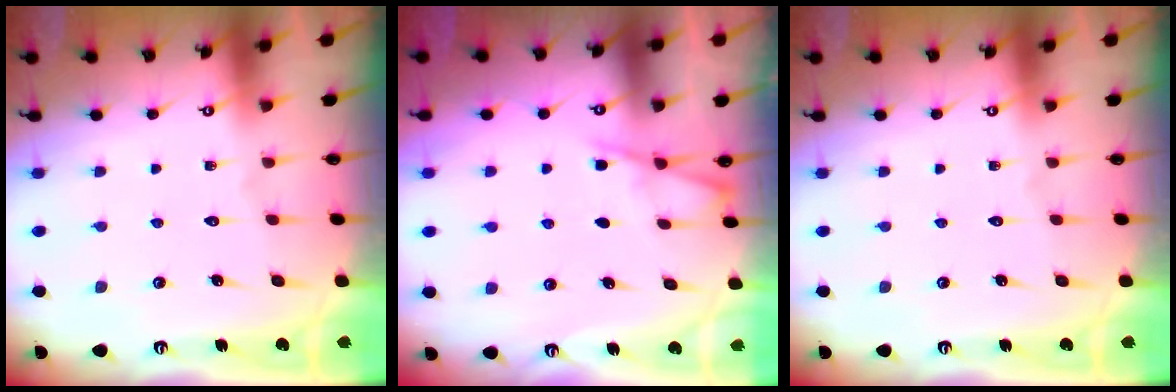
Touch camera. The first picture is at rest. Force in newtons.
{"total": 4.2, "press": 4.2, "slide": 0.6}
{"total": 0.0}